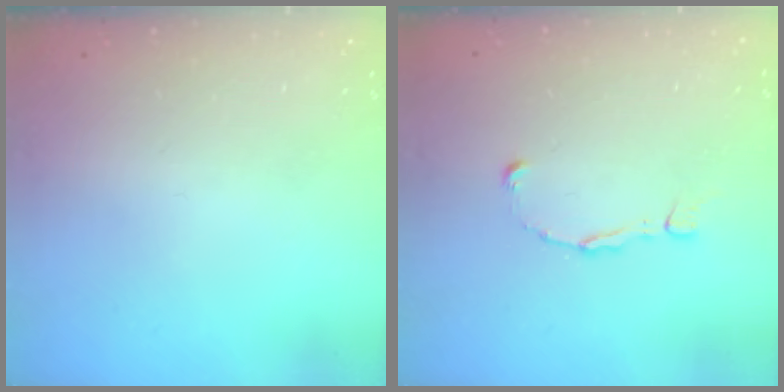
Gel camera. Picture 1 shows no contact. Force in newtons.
{"total": 1.5, "press": 1.5, "slide": 0.1}